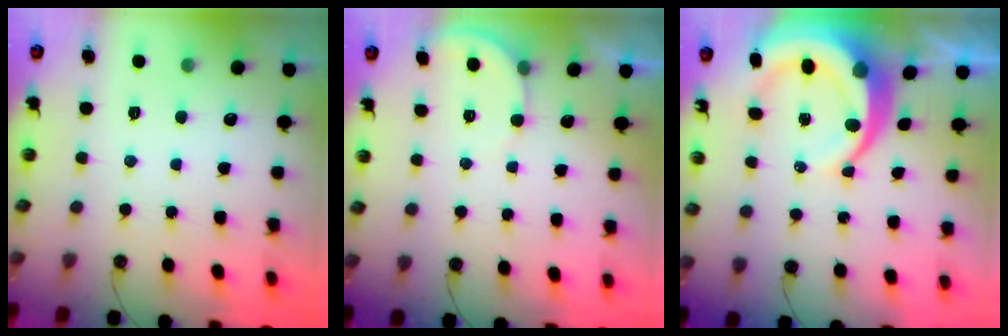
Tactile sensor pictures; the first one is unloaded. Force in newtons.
{"total": 2.7, "press": 2.7, "slide": 0.1}
{"total": 12.3, "press": 12.2, "slide": 1.5}